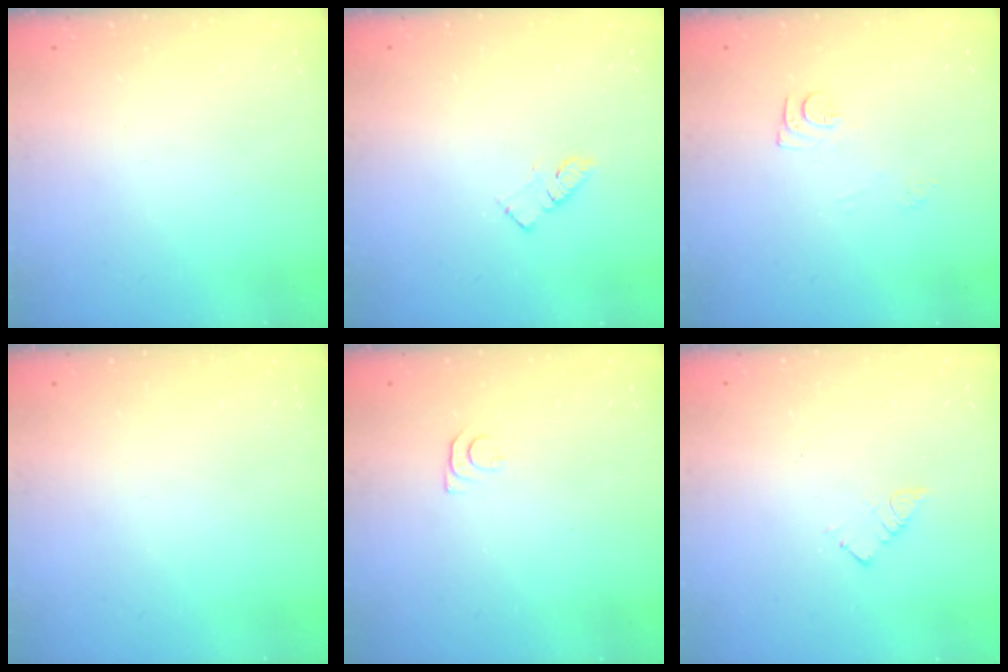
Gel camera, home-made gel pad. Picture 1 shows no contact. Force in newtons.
{"total": 4.0, "press": 4.0, "slide": 0.4}
{"total": 7.7, "press": 7.7, "slide": 0.8}
{"total": 0.0}
{"total": 4.3, "press": 4.3, "slide": 0.6}
{"total": 3.9, "press": 3.9, "slide": 0.2}